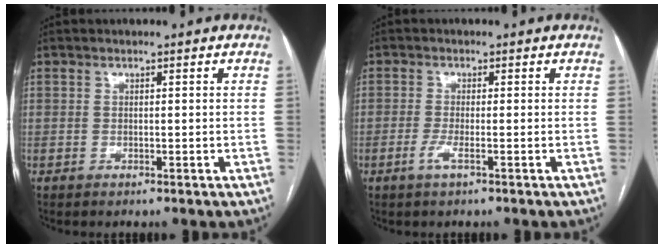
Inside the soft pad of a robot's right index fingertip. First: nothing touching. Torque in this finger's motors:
{"motor_torque": [0.16, -0.06, 0.06, 0.02]}